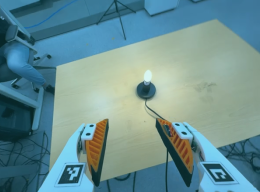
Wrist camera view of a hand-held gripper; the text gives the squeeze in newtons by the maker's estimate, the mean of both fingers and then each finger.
{"total": 0.0}